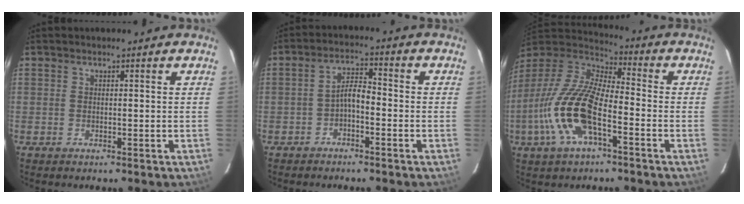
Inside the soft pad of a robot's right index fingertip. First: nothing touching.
{"total": 3.6, "force": [-2.0, 1.3, 2.6], "torque": [-0.054, 0.014, -0.035]}
{"total": 17.9, "force": [-6.6, 6.6, 15.2], "torque": [-0.317, -0.014, -0.136]}